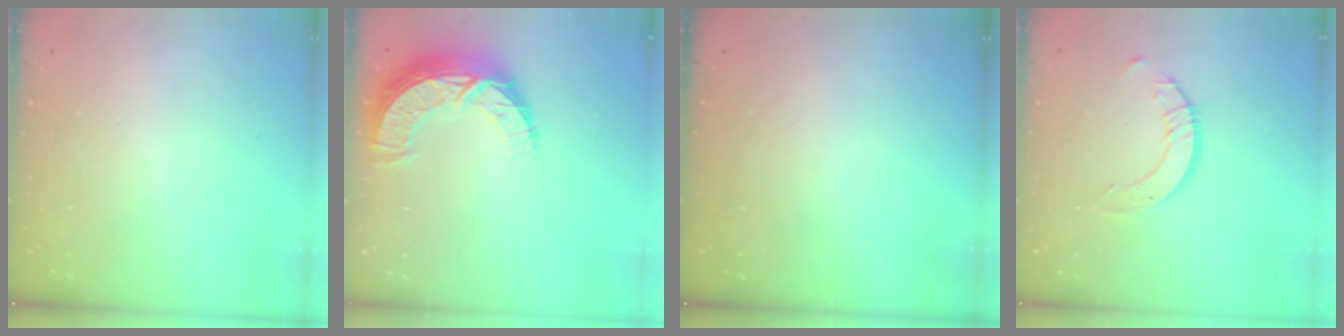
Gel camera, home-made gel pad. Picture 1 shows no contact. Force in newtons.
{"total": 11.7, "press": 11.6, "slide": 0.9}
{"total": 0.0}
{"total": 3.7, "press": 3.7, "slide": 0.3}